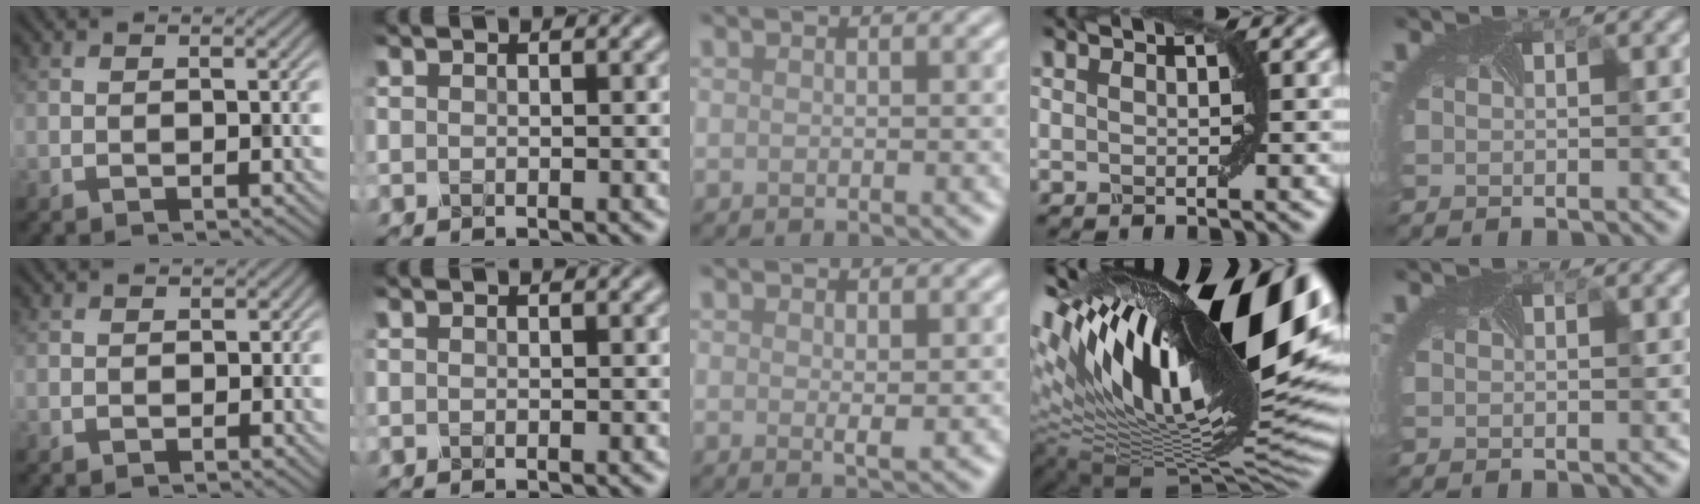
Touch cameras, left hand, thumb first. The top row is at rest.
{"thumb": {"total": 0.6, "force": [-0.1, 0.5, -0.2], "torque": [0.008, -0.003, -0.004]}, "middle": {"total": 1.1, "force": [0.3, 0.2, 1.0], "torque": [-0.018, -0.003, 0.004]}, "ring": {"total": 21.0, "force": [6.4, 7.9, 18.3], "torque": [-0.305, 0.023, 0.115]}}